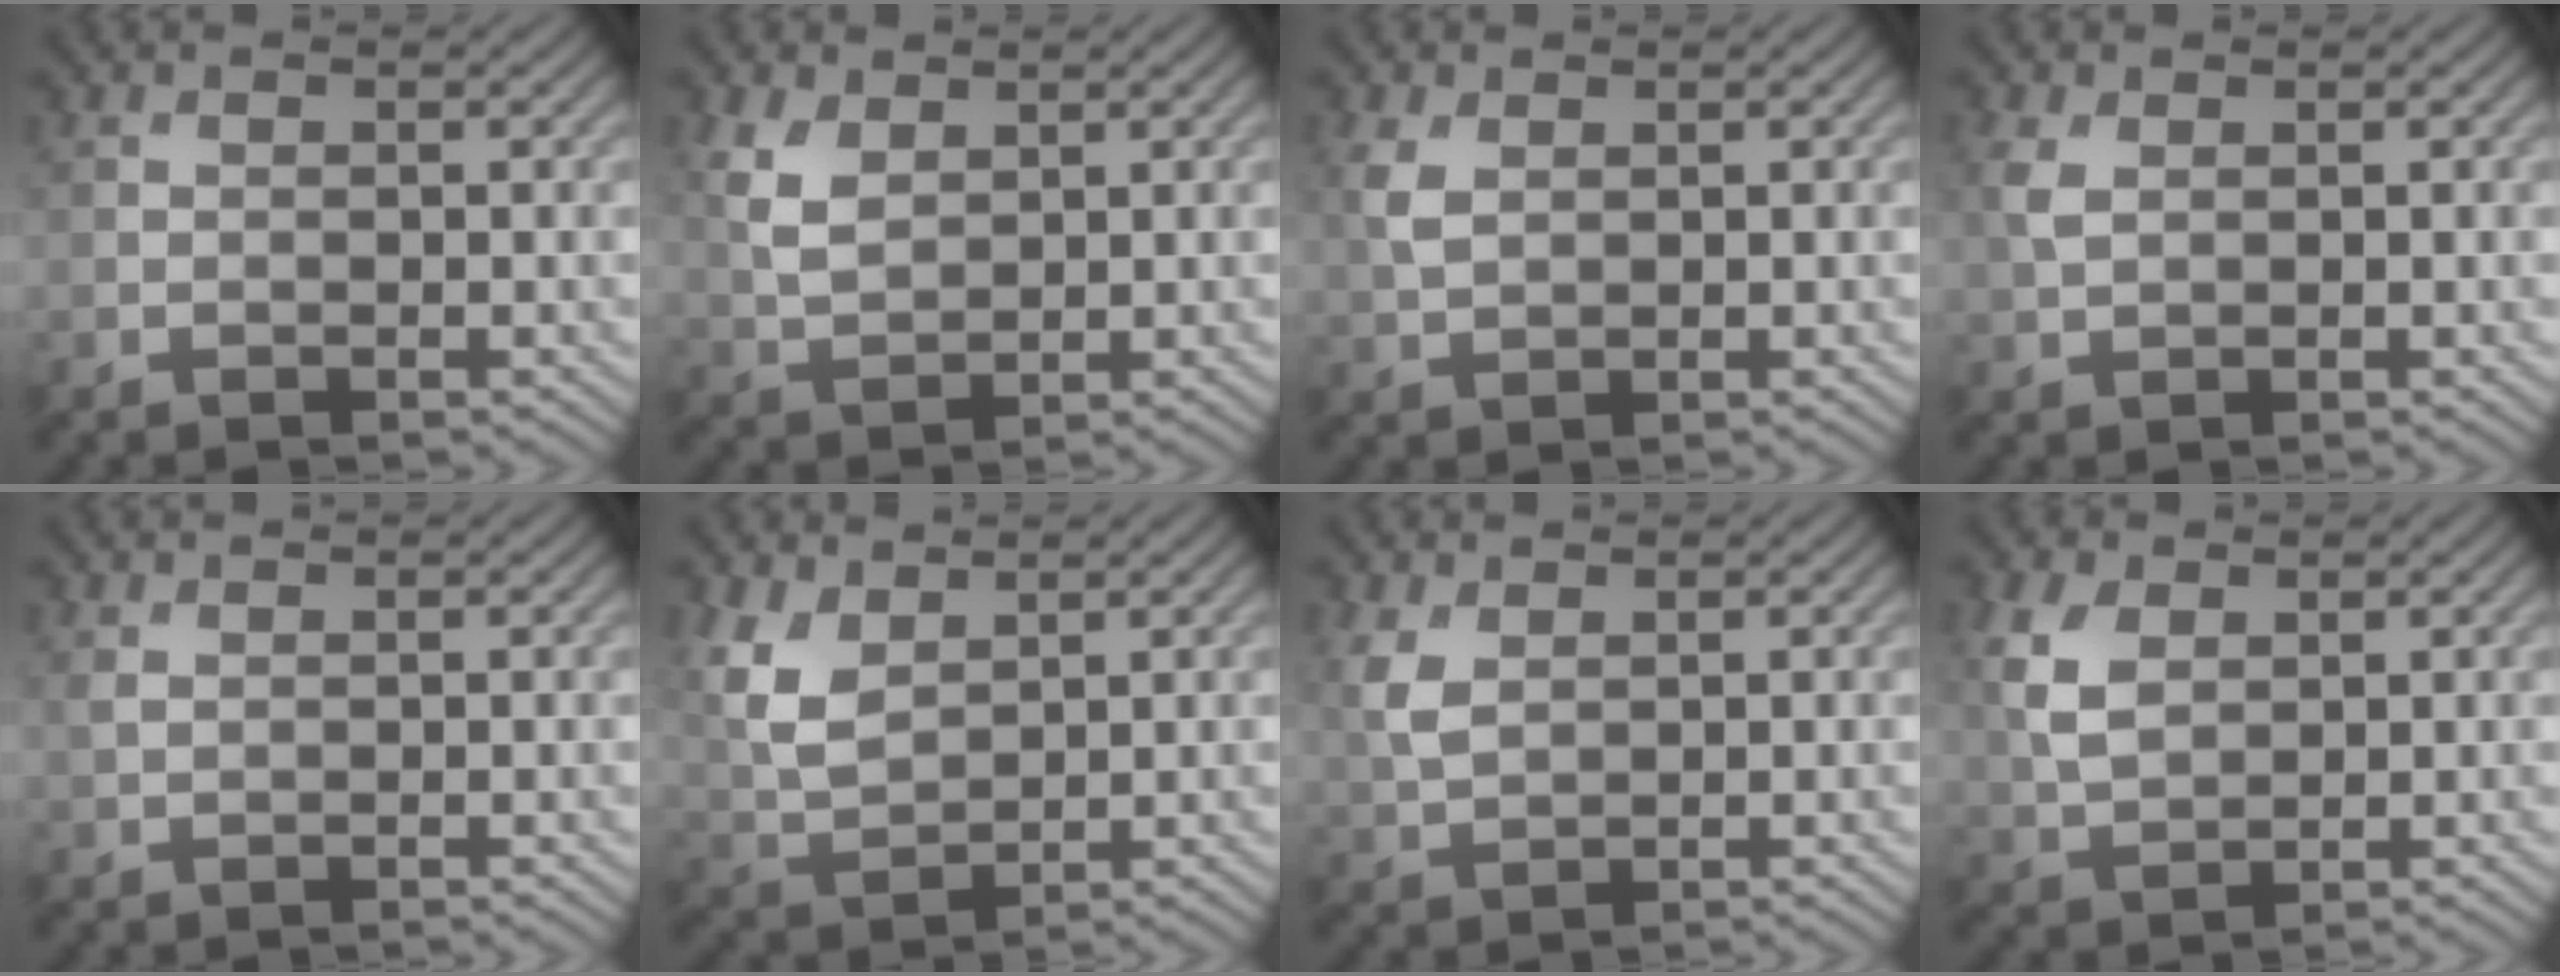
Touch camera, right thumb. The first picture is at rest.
{"total": 4.6, "force": [2.1, 2.7, 3.0], "torque": [-0.082, -0.001, 0.045]}
{"total": 2.8, "force": [1.0, 1.7, 2.0], "torque": [-0.058, 0.004, 0.022]}
{"total": 2.2, "force": [0.7, 1.3, 1.6], "torque": [-0.052, 0.004, 0.016]}
{"total": 1.0, "force": [0.5, 0.6, 0.7], "torque": [-0.025, 0.001, 0.013]}
{"total": 6.6, "force": [3.2, 3.8, 4.4], "torque": [-0.118, 0.001, 0.068]}
{"total": 3.5, "force": [1.3, 2.1, 2.4], "torque": [-0.073, 0.002, 0.030]}
{"total": 5.3, "force": [1.8, 3.4, 3.6], "torque": [-0.101, 0.004, 0.037]}